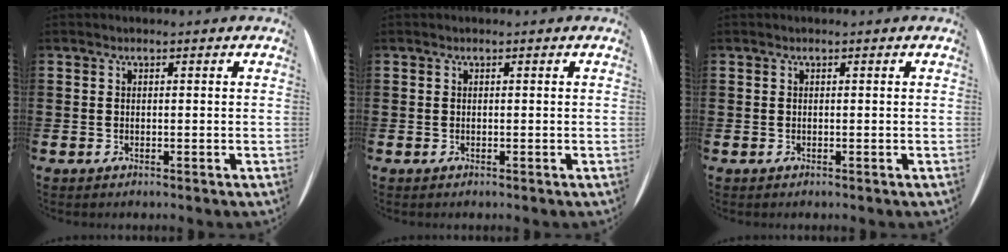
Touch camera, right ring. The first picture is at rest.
{"total": 0.0}
{"total": 0.0}